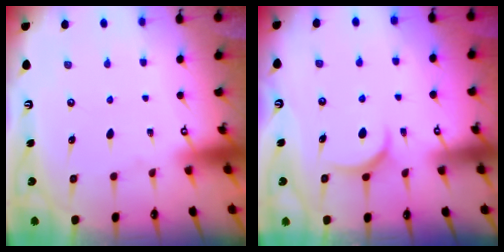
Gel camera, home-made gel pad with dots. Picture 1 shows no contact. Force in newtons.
{"total": 5.9, "press": 5.9, "slide": 0.7}